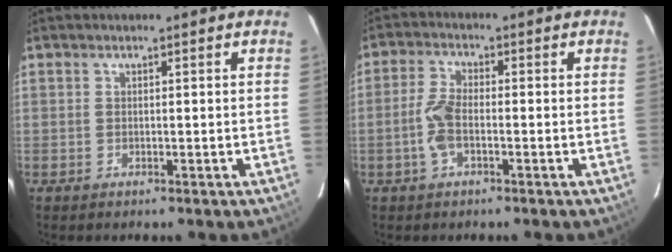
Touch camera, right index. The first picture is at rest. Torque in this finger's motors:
{"motor_torque": [0.71, -0.14, 0.44, 0.12]}